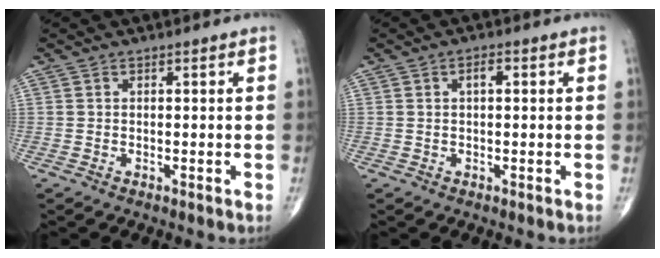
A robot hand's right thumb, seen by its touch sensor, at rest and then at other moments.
{"total": 1.8, "force": [0.4, 0.8, 1.6], "torque": [-0.025, 0.005, 0.005]}